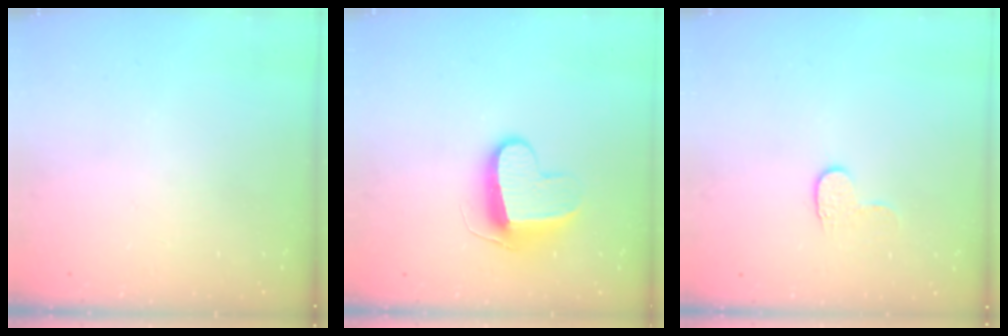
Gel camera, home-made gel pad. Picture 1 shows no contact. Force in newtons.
{"total": 10.4, "press": 10.4, "slide": 0.5}
{"total": 5.8, "press": 5.8, "slide": 0.5}